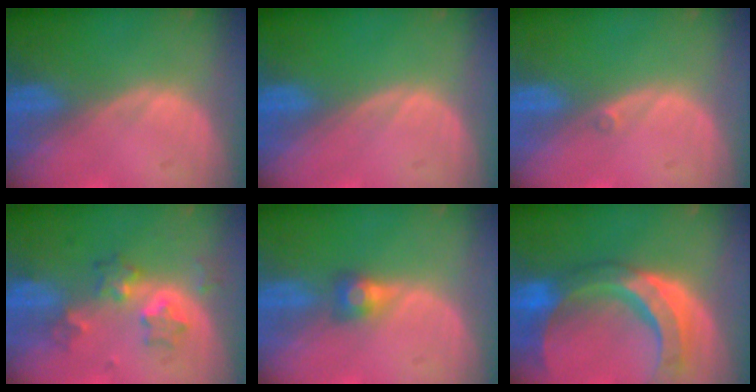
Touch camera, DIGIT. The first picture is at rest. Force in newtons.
{"total": 0.0}
{"total": 0.6, "press": 0.5, "slide": 0.3}
{"total": 6.5, "press": 5.6, "slide": 3.1}
{"total": 2.7, "press": 2.5, "slide": 0.9}
{"total": 11.6, "press": 9.8, "slide": 6.2}